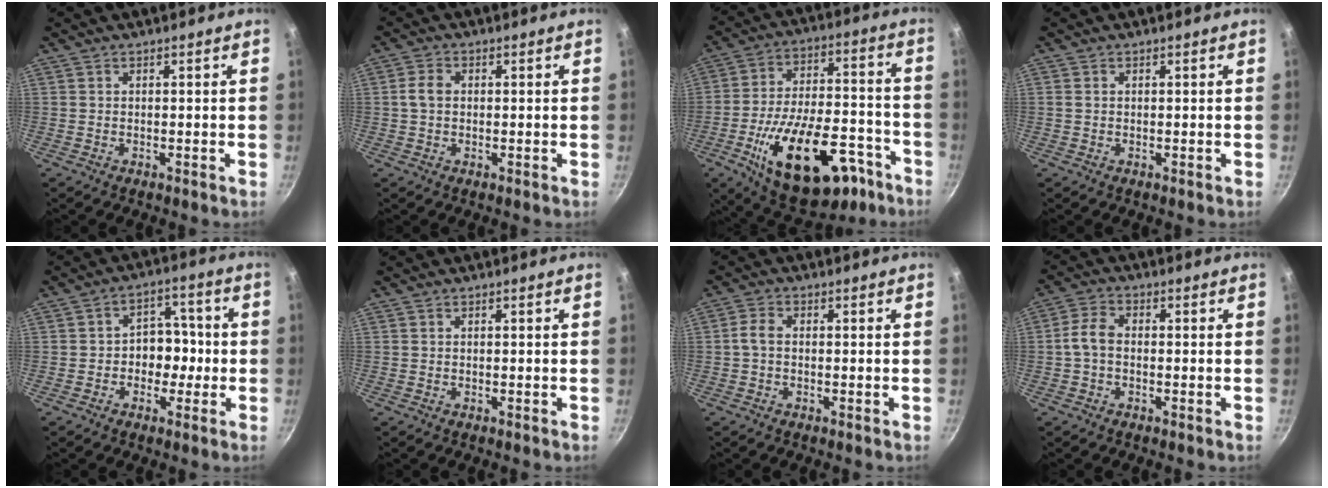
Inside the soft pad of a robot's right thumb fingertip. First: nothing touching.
{"total": 3.3, "force": [0.3, 2.2, 2.4], "torque": [-0.053, 0.012, 0.002]}
{"total": 26.1, "force": [-12.4, 13.1, 18.9], "torque": [-0.270, 0.062, -0.173]}
{"total": 0.8, "force": [0.1, 0.6, 0.4], "torque": [-0.008, 0.003, 0.000]}
{"total": 7.2, "force": [-1.1, 5.8, 4.2], "torque": [0.002, 0.025, -0.023]}
{"total": 0.0}
{"total": 2.9, "force": [-0.1, 1.4, 2.5], "torque": [-0.064, 0.010, -0.009]}
{"total": 4.6, "force": [-0.4, 2.7, 3.7], "torque": [-0.080, 0.019, -0.018]}